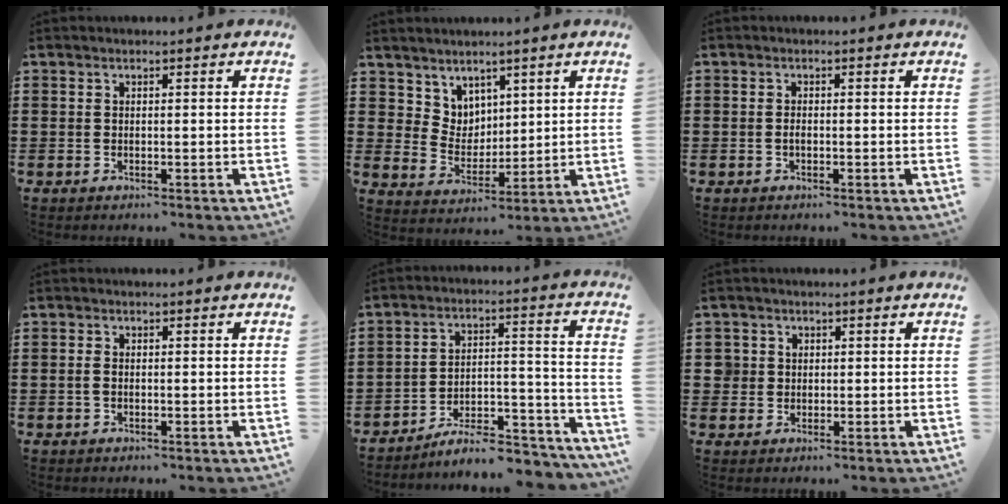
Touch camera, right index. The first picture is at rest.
{"total": 4.8, "force": [3.8, 2.8, -0.4], "torque": [-0.013, -0.006, 0.075]}
{"total": 0.9, "force": [-0.3, 0.3, 0.8], "torque": [-0.018, -0.004, -0.004]}
{"total": 0.8, "force": [-0.2, 0.0, 0.8], "torque": [-0.019, -0.002, -0.005]}
{"total": 7.6, "force": [-6.8, 1.2, 3.1], "torque": [-0.031, 0.017, -0.125]}
{"total": 2.5, "force": [0.5, 2.5, 0.2], "torque": [-0.017, 0.013, 0.006]}